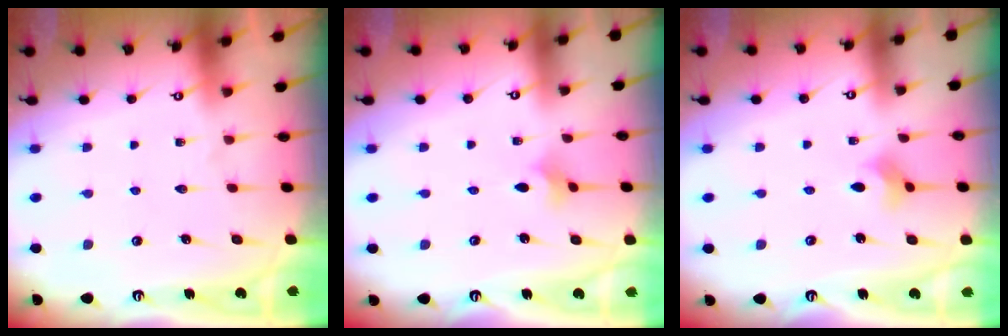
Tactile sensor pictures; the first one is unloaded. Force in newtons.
{"total": 1.8, "press": 1.7, "slide": 0.5}
{"total": 2.6, "press": 2.6, "slide": 0.5}